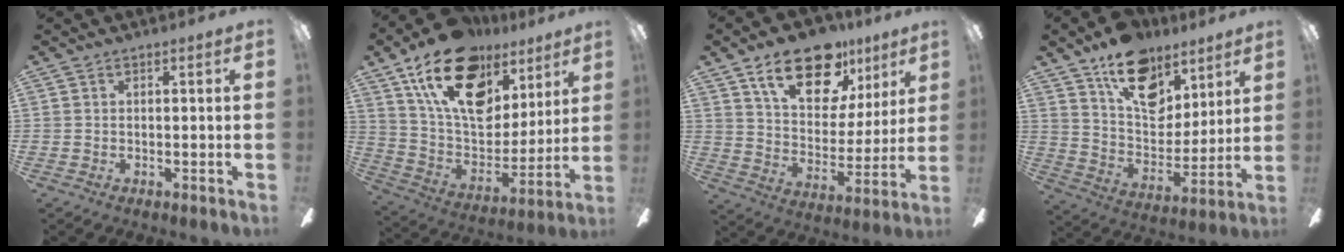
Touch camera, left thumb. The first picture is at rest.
{"total": 23.4, "force": [13.4, 13.4, 13.7], "torque": [-0.229, -0.057, 0.244]}
{"total": 19.4, "force": [12.8, 9.9, 10.8], "torque": [-0.167, -0.062, 0.221]}
{"total": 19.0, "force": [12.1, 11.3, 9.3], "torque": [-0.141, -0.068, 0.218]}